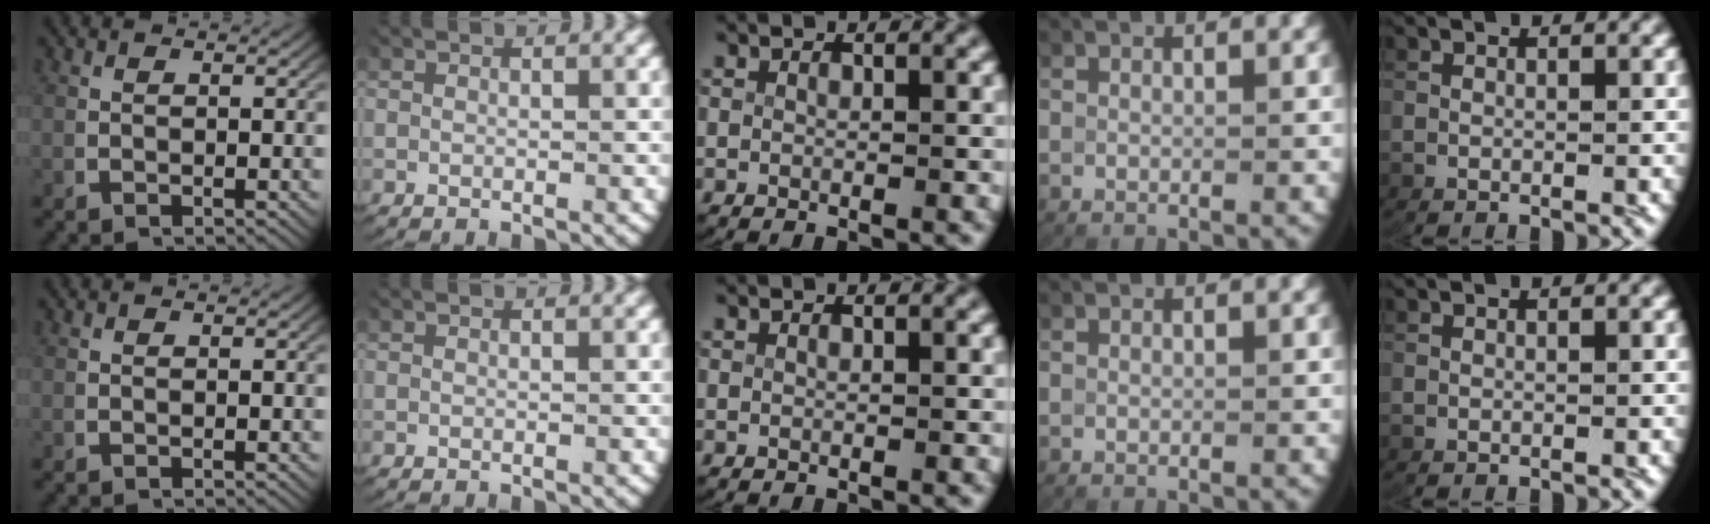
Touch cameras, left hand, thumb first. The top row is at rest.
{}